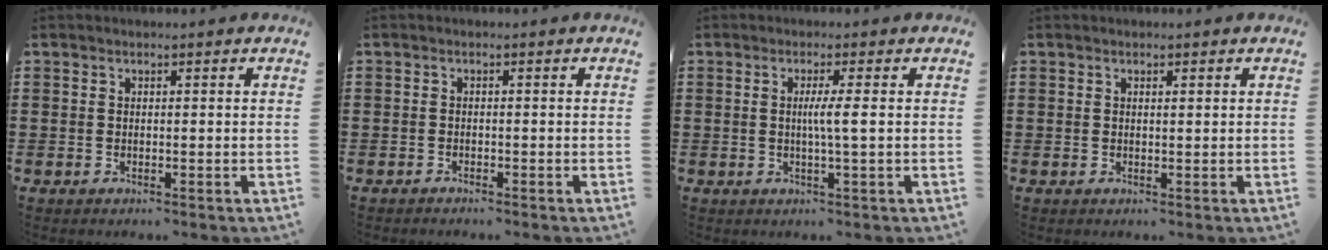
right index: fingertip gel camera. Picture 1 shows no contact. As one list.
[{"total": 0.7, "force": [-0.7, 0.1, 0.0], "torque": [-0.002, 0.000, -0.016]}, {"total": 3.4, "force": [0.1, -0.3, 3.4], "torque": [-0.062, -0.007, -0.003]}, {"total": 0.5, "force": [0.3, 0.2, 0.4], "torque": [-0.009, 0.002, 0.005]}]